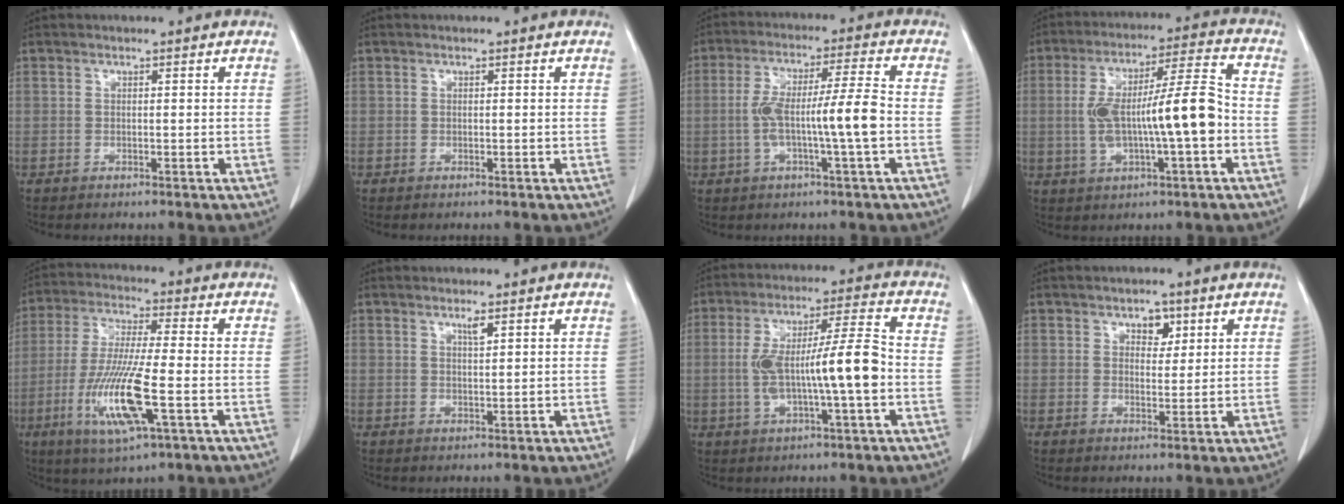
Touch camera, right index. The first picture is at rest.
{"total": 0.0}
{"total": 9.9, "force": [-1.6, 0.0, 9.8], "torque": [-0.186, 0.015, -0.031]}
{"total": 13.4, "force": [-1.6, 1.9, 13.2], "torque": [-0.240, 0.022, -0.023]}
{"total": 13.0, "force": [-4.0, 1.0, 12.4], "torque": [-0.256, -0.021, -0.076]}
{"total": 1.4, "force": [0.9, 0.0, 1.1], "torque": [-0.021, -0.003, 0.016]}
{"total": 12.2, "force": [-1.5, 1.1, 12.0], "torque": [-0.222, 0.017, -0.026]}
{"total": 3.0, "force": [1.6, 1.9, 1.7], "torque": [-0.019, 0.002, 0.023]}